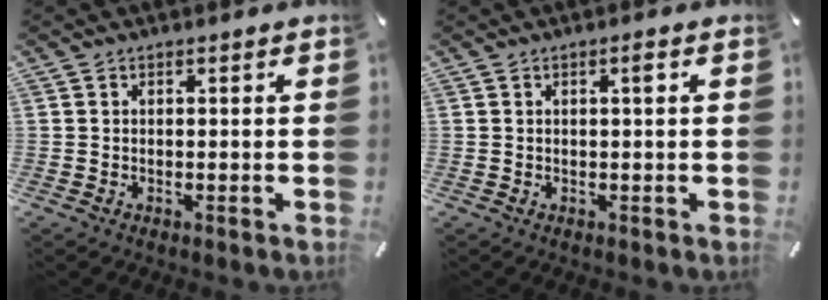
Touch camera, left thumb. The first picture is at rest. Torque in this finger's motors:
{"motor_torque": [0.22, 0.11, 0.36, 0.03, 0.00]}